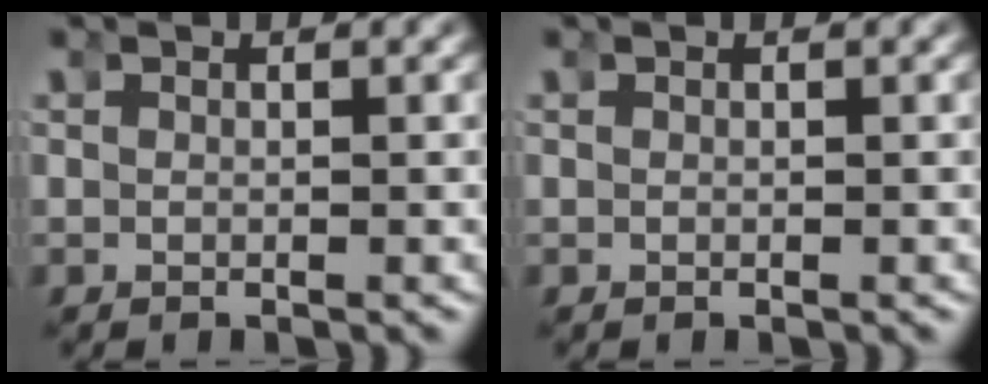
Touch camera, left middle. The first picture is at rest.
{"total": 0.0}